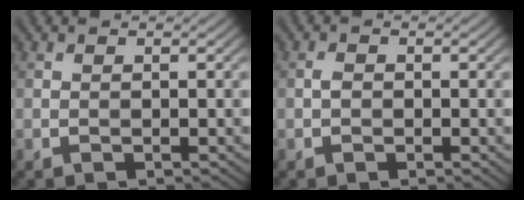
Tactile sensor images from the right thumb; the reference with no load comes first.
{"total": 0.9, "force": [-0.2, 0.7, 0.6], "torque": [-0.012, 0.000, -0.007]}